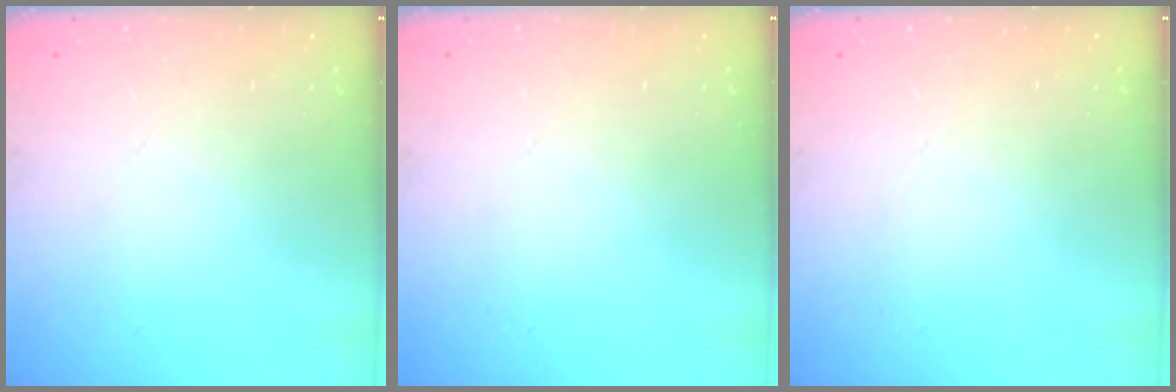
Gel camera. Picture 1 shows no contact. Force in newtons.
{"total": 0.0}
{"total": 0.0}